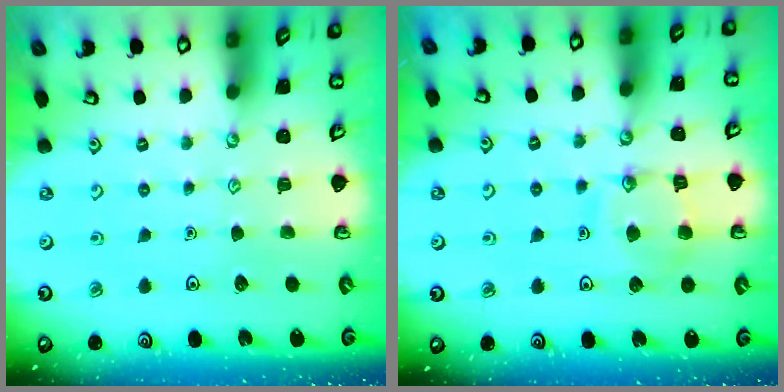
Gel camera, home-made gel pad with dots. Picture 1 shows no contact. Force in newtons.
{"total": 12.2, "press": 12.1, "slide": 1.1}